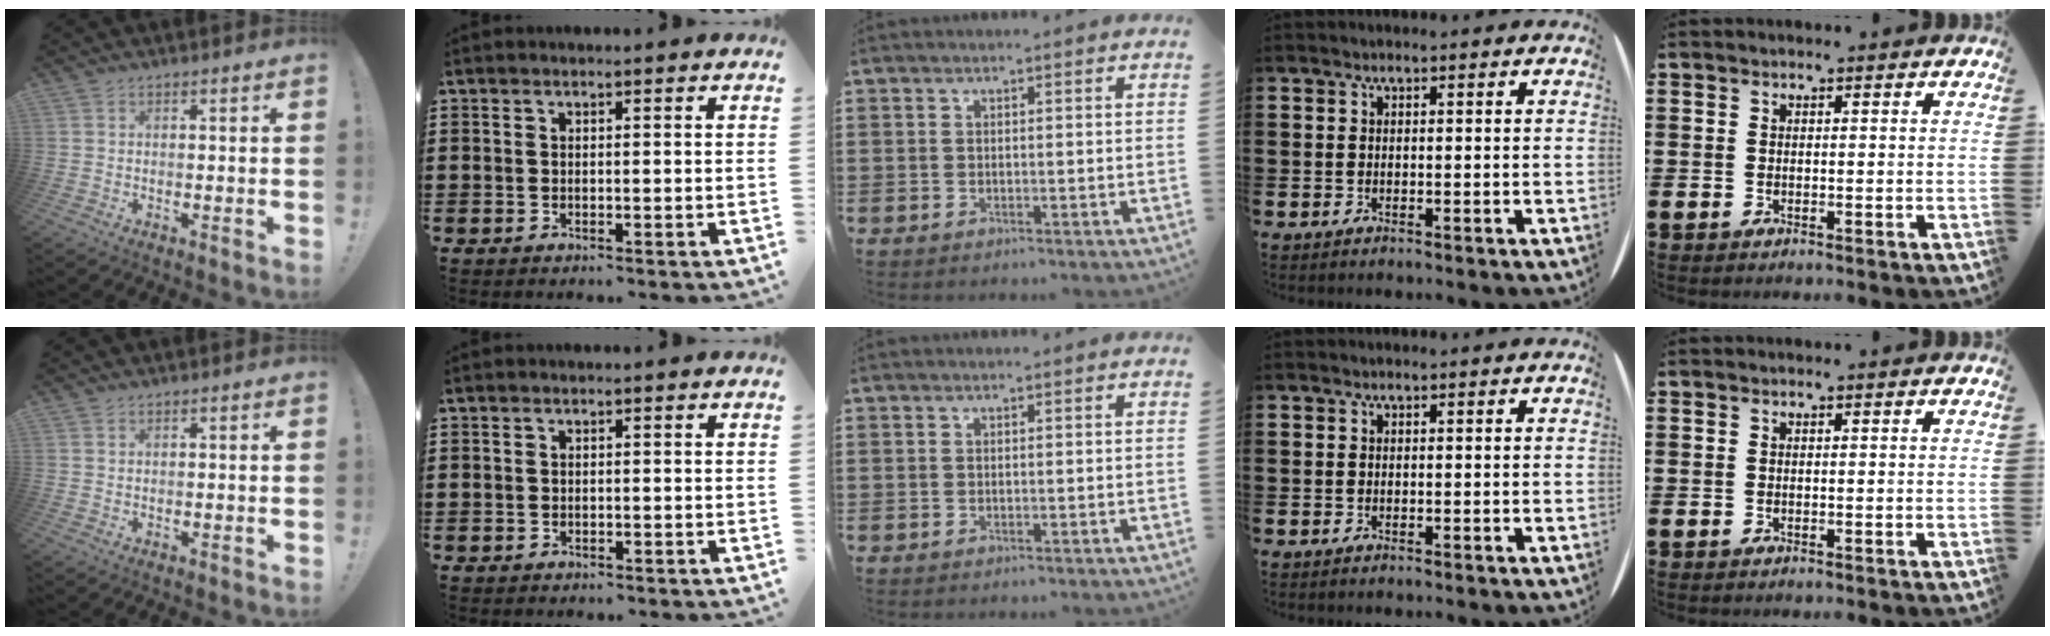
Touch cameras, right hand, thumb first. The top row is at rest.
{"thumb": {"total": 0.8, "force": [0.6, 0.4, 0.2], "torque": [0.004, -0.003, 0.011]}, "index": {"total": 0.5, "force": [-0.3, 0.4, 0.0], "torque": [-0.001, 0.004, -0.008]}}